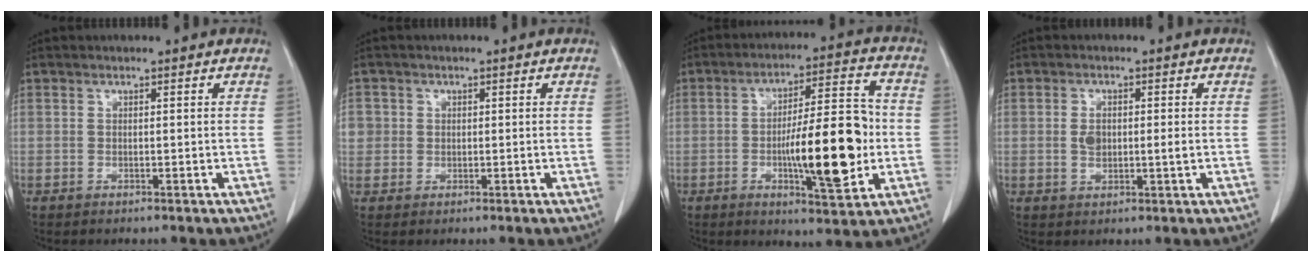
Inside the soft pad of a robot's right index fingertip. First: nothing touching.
{"total": 3.0, "force": [0.4, 2.9, 0.5], "torque": [0.003, 0.008, 0.011]}
{"total": 14.6, "force": [-2.2, 3.1, 14.1], "torque": [-0.214, 0.011, -0.027]}
{"total": 3.5, "force": [0.2, 1.5, 3.2], "torque": [-0.060, 0.006, 0.008]}